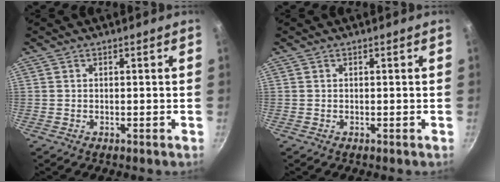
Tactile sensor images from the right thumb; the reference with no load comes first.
{"total": 0.0}